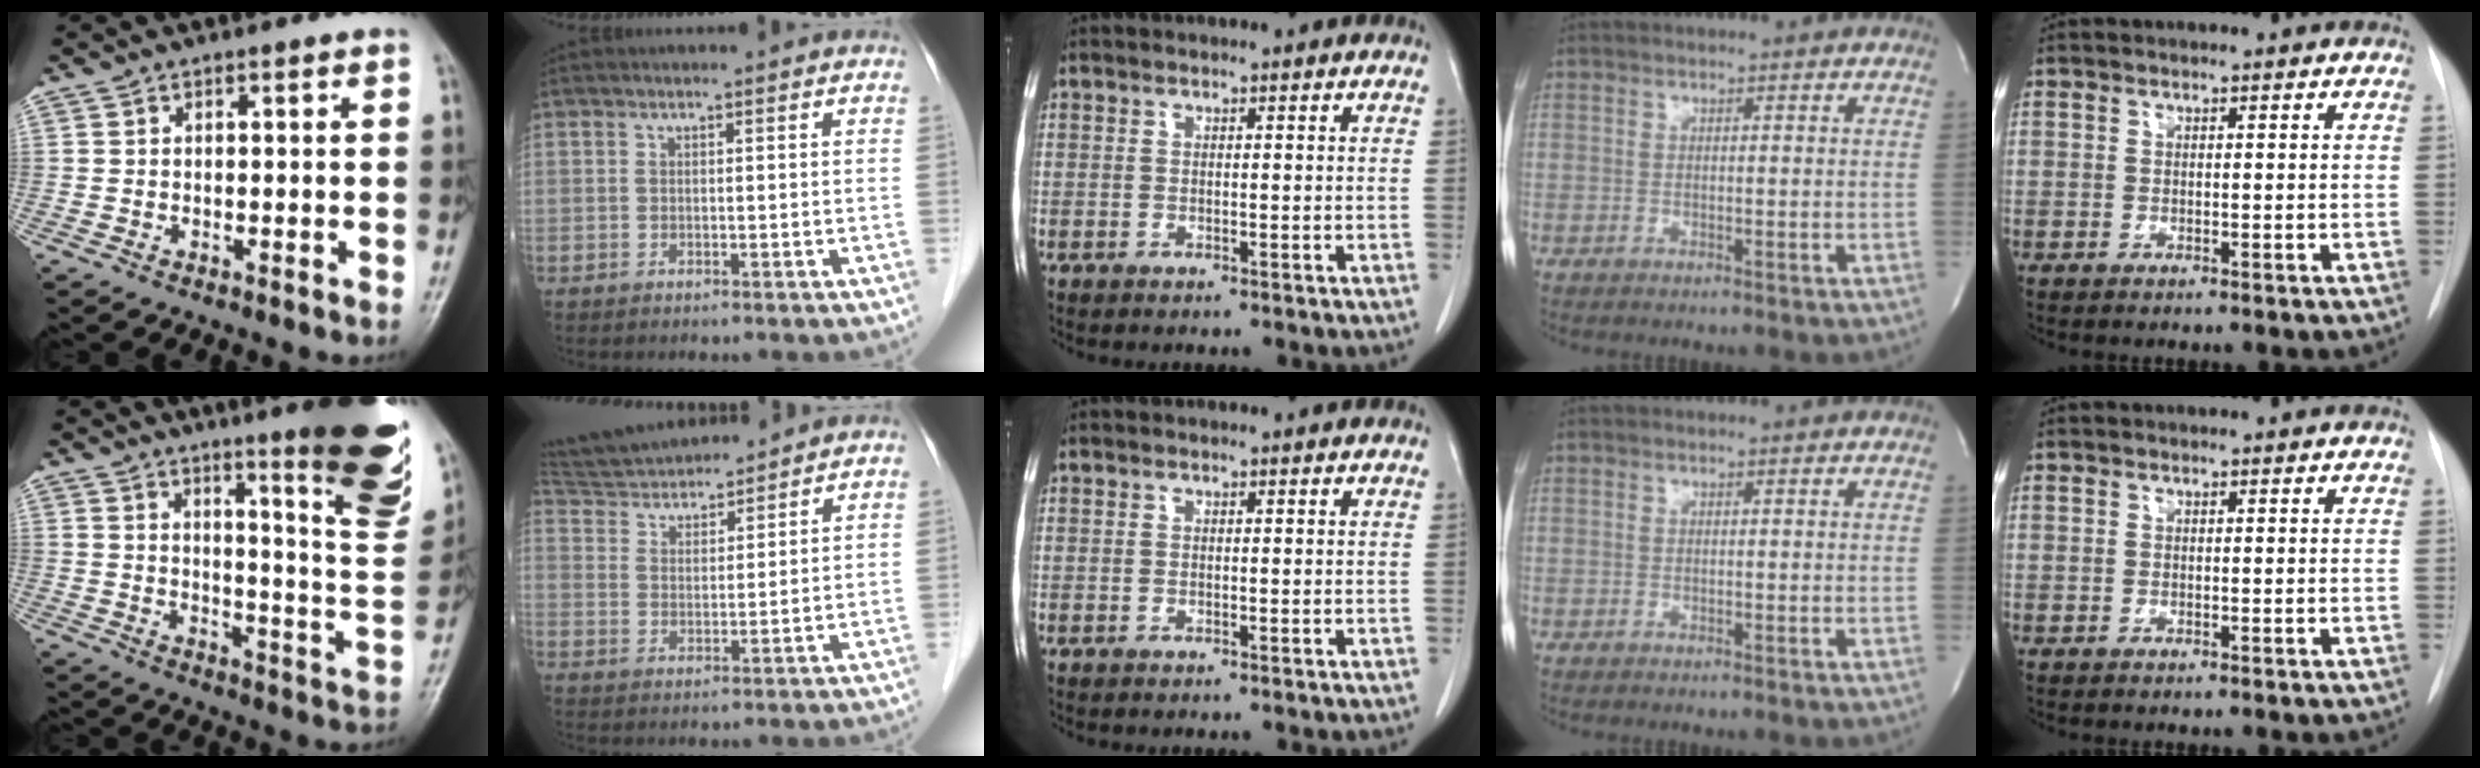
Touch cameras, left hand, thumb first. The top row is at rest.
{"thumb": {"total": 19.5, "force": [11.7, 2.8, 15.3], "torque": [-0.166, -0.078, 0.156]}, "index": {"total": 12.5, "force": [11.8, 1.9, 3.5], "torque": [-0.068, 0.025, 0.209]}}